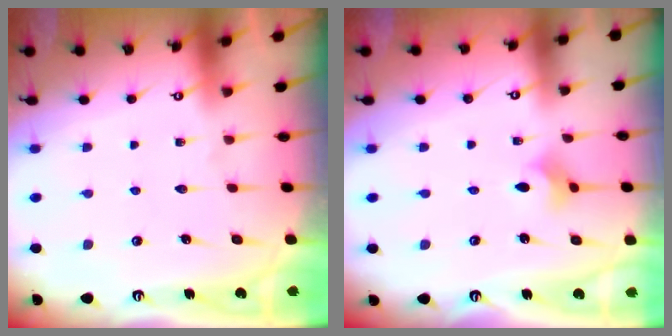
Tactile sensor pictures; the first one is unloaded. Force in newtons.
{"total": 3.6, "press": 3.6, "slide": 0.4}